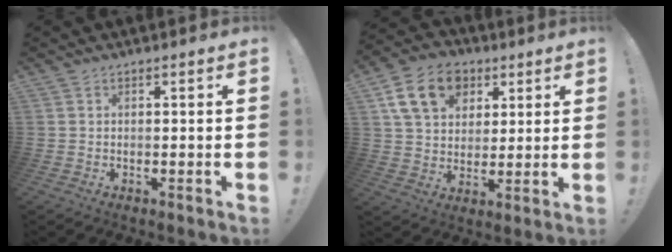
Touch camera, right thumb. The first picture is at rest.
{"total": 16.0, "force": [6.8, 11.9, 8.3], "torque": [-0.122, -0.023, 0.131]}